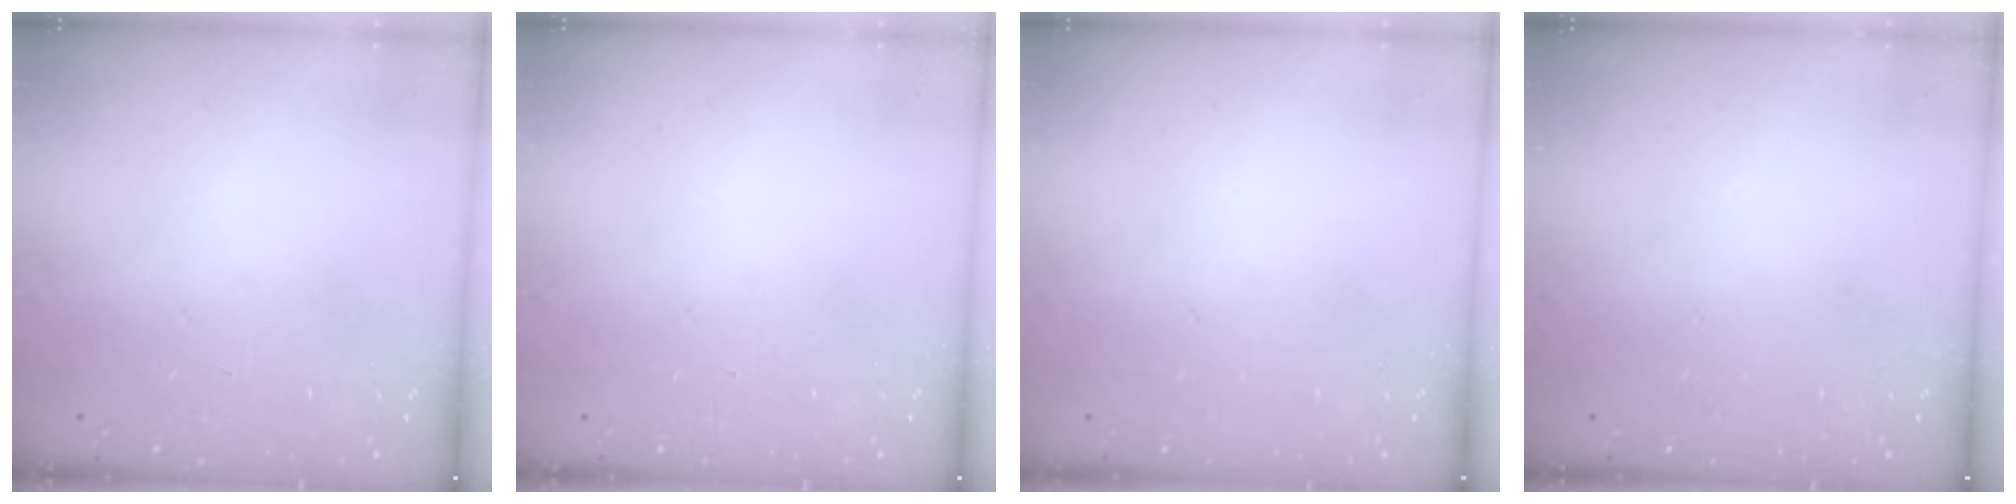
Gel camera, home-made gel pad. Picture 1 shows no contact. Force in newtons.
{"total": 0.0}
{"total": 0.0}
{"total": 0.0}